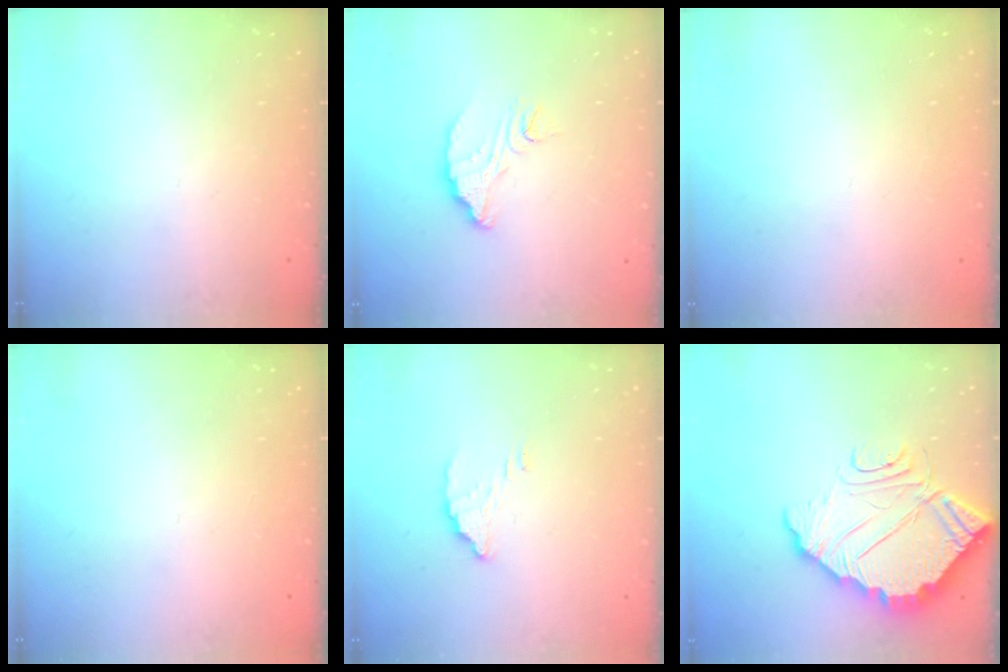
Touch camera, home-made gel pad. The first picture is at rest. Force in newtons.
{"total": 8.3, "press": 8.3, "slide": 0.5}
{"total": 2.3, "press": 2.3, "slide": 0.1}
{"total": 2.2, "press": 2.2, "slide": 0.1}
{"total": 3.8, "press": 3.8, "slide": 0.2}
{"total": 10.3, "press": 10.3, "slide": 0.6}